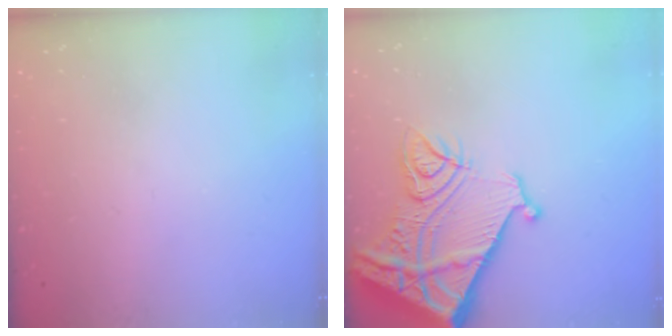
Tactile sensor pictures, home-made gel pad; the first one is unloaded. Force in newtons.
{"total": 18.7, "press": 18.6, "slide": 2.1}